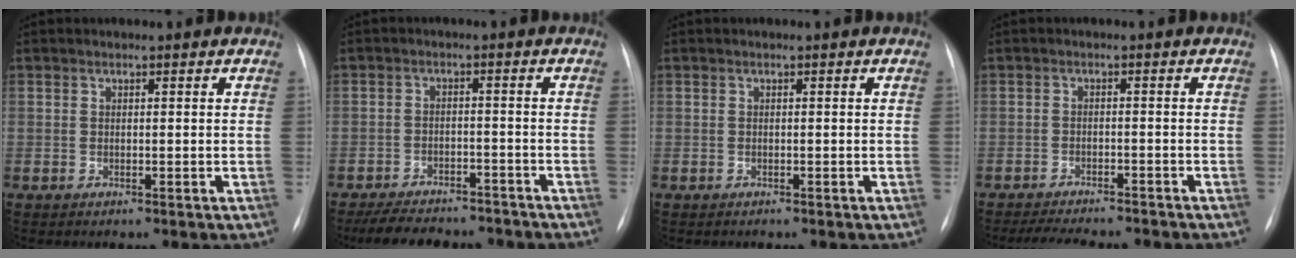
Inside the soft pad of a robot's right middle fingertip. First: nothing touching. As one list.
[{"total": 12.1, "force": [-10.7, 4.0, 4.1], "torque": [-0.070, 0.006, -0.146]}, {"total": 0.0}, {"total": 9.6, "force": [-8.7, 1.6, 3.6], "torque": [-0.055, -0.004, -0.121]}]